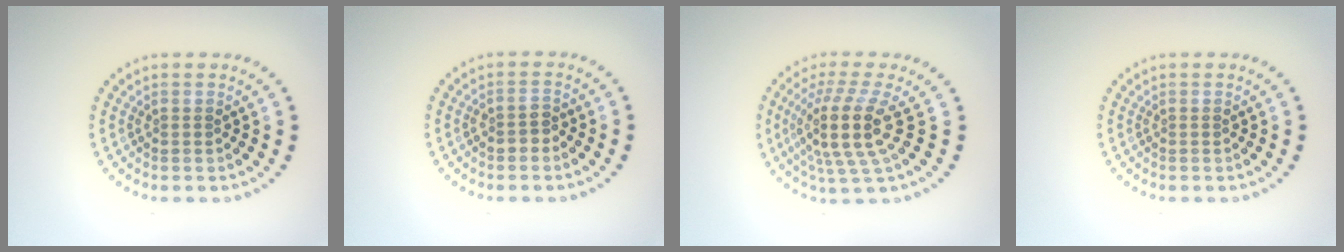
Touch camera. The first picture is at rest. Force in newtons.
{"total": 1.3, "press": 1.2, "slide": 0.5}
{"total": 4.9, "press": 3.7, "slide": 3.2}
{"total": 0.0}